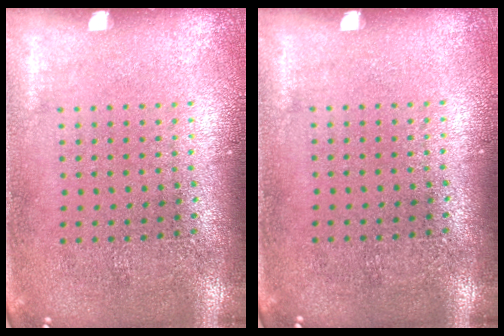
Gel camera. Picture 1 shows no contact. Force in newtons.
{"total": 0.0}